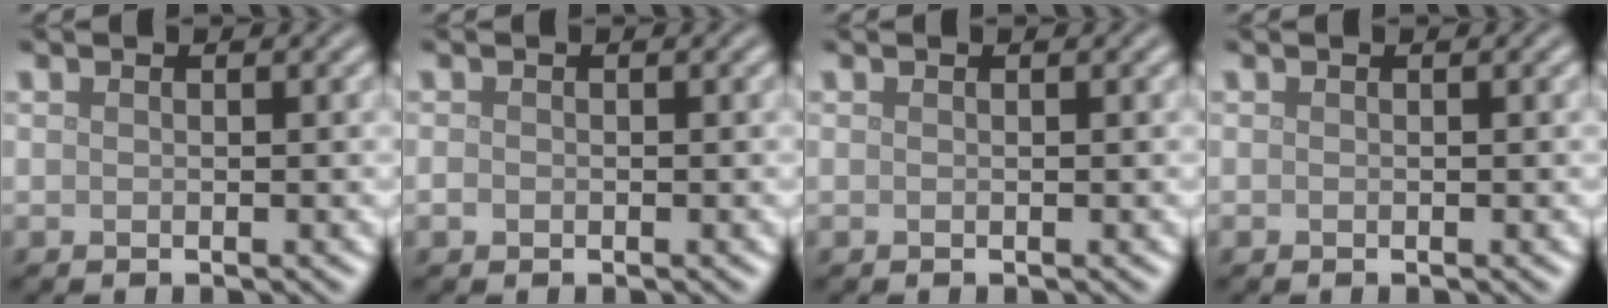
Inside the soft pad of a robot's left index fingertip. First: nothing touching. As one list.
[{"total": 0.5, "force": [-0.2, 0.5, 0.2], "torque": [-0.002, -0.002, -0.005]}, {"total": 0.0}, {"total": 0.0}]